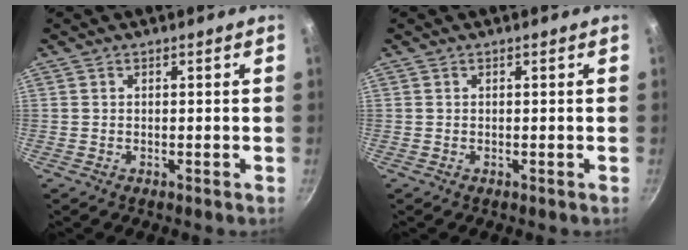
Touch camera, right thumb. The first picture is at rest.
{"total": 0.0}